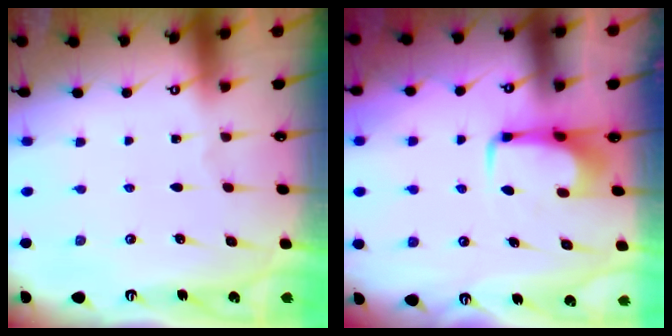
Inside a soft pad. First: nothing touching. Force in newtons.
{"total": 4.8, "press": 4.8, "slide": 0.4}